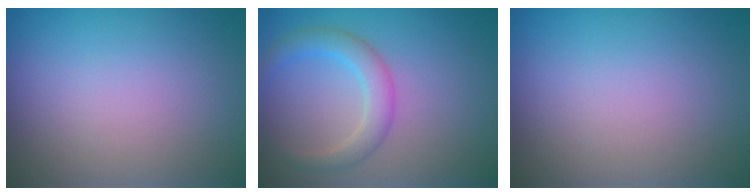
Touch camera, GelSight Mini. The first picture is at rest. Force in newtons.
{"total": 3.0, "press": 3.0, "slide": 0.1}
{"total": 0.0}